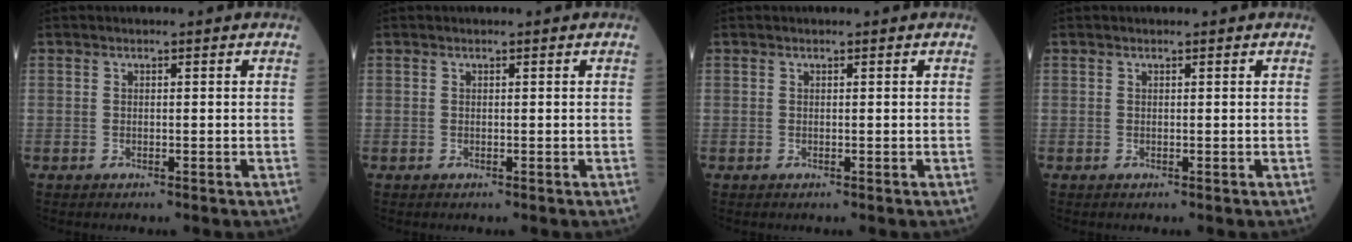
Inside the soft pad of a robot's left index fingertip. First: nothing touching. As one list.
[{"total": 0.0}, {"total": 0.0}, {"total": 0.0}]